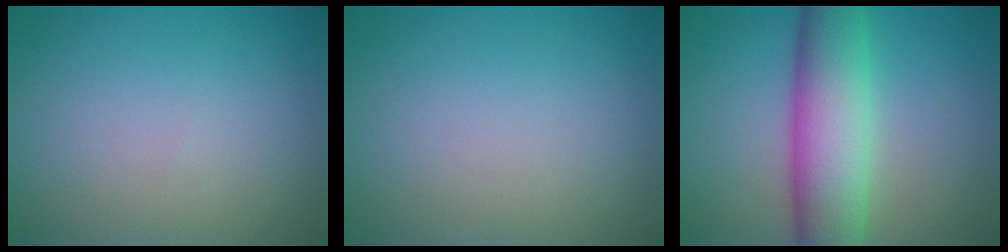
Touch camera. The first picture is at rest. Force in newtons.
{"total": 0.0}
{"total": 8.9, "press": 8.9, "slide": 0.4}